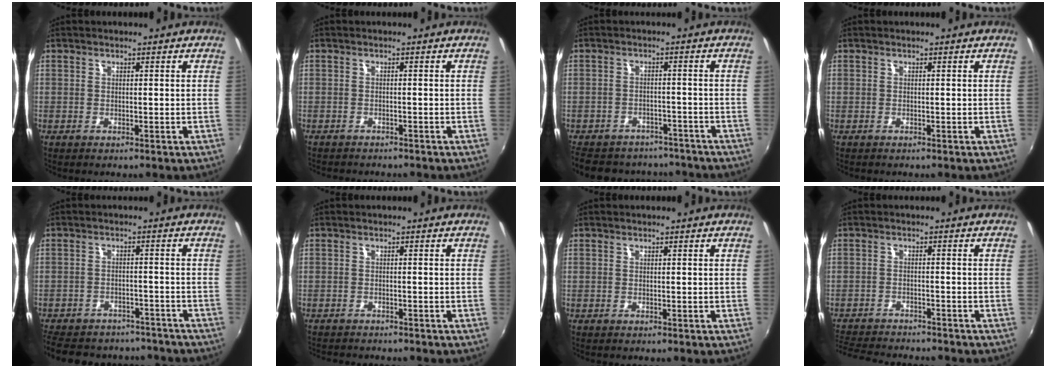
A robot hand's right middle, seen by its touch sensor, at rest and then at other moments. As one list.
[{"total": 2.8, "force": [-2.6, 0.7, 0.7], "torque": [-0.022, -0.012, -0.041]}, {"total": 16.3, "force": [-13.5, 7.4, 5.2], "torque": [-0.128, 0.020, -0.178]}, {"total": 0.0}, {"total": 19.1, "force": [-16.0, 8.0, 6.6], "torque": [-0.157, 0.015, -0.209]}, {"total": 3.7, "force": [-3.5, 0.7, 1.0], "torque": [-0.030, -0.014, -0.056]}, {"total": 0.0}, {"total": 10.8, "force": [-9.9, 2.3, 3.5], "torque": [-0.096, -0.012, -0.159]}]